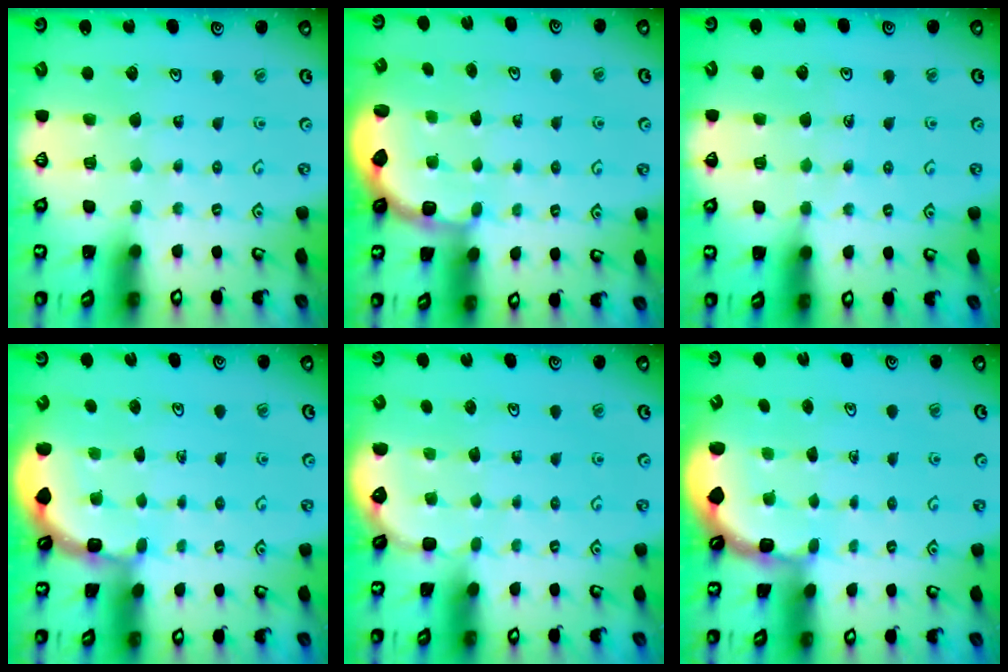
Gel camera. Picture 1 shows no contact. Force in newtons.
{"total": 2.8, "press": 2.1, "slide": 1.9}
{"total": 5.1, "press": 5.1, "slide": 0.7}
{"total": 2.1, "press": 2.1, "slide": 0.2}
{"total": 1.6, "press": 0.9, "slide": 1.3}
{"total": 1.7, "press": 1.6, "slide": 0.5}